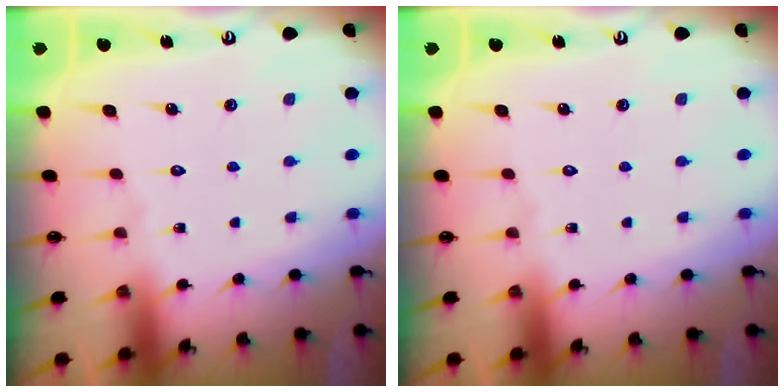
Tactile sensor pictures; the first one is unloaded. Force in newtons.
{"total": 0.0}